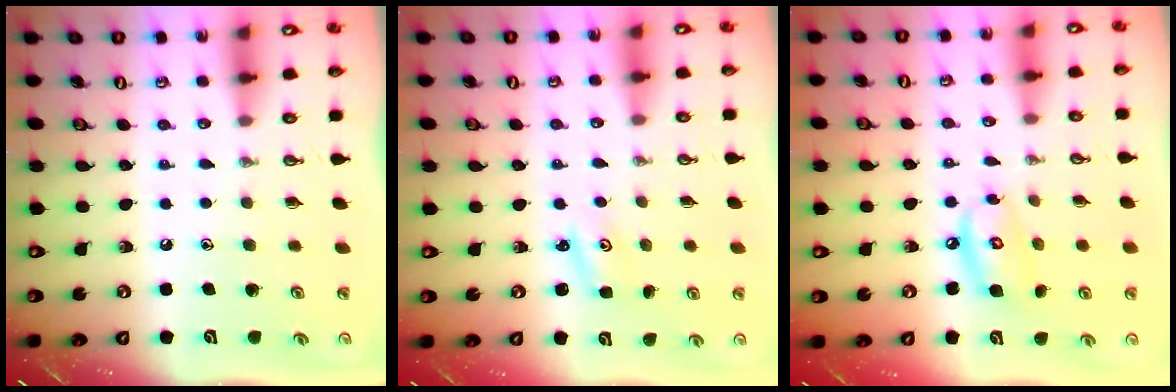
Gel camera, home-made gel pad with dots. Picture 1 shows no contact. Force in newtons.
{"total": 2.0, "press": 2.0, "slide": 0.2}
{"total": 9.7, "press": 9.7, "slide": 0.9}